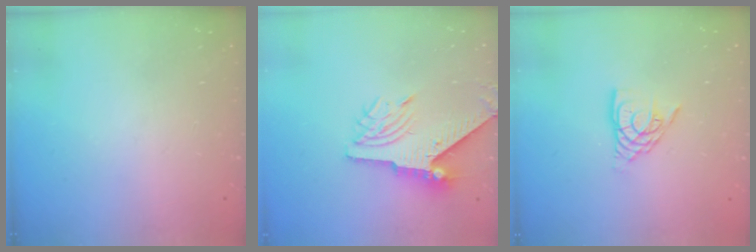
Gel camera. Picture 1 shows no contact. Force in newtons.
{"total": 9.4, "press": 9.4, "slide": 1.2}
{"total": 9.6, "press": 9.5, "slide": 0.9}